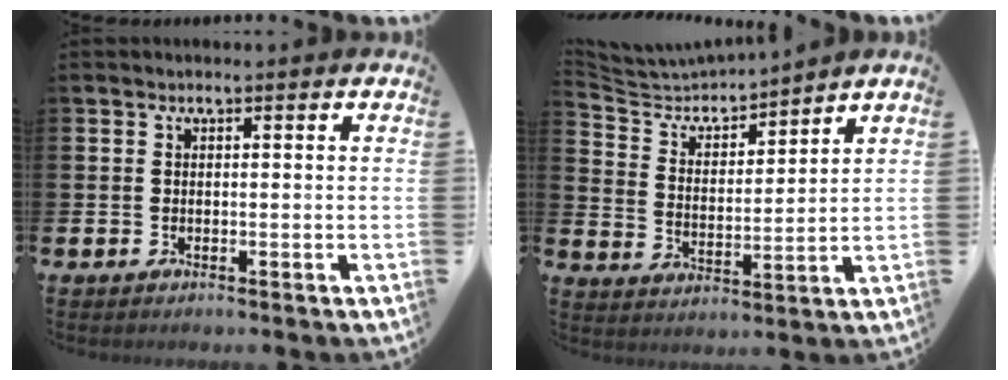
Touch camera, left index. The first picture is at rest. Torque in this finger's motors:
{"motor_torque": [0.42, -0.49, 0.11, 0.03]}